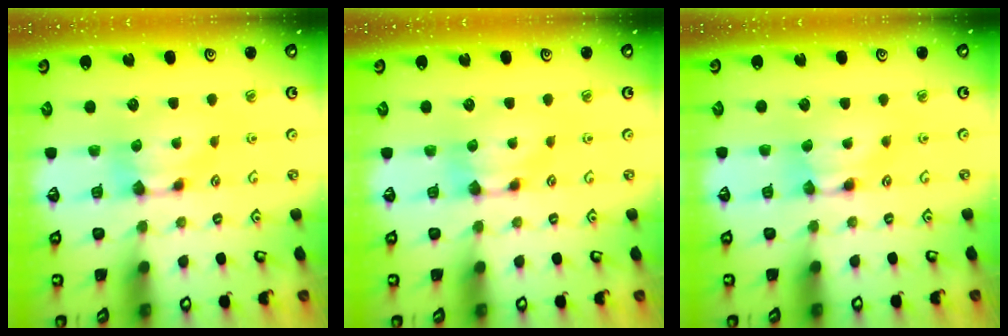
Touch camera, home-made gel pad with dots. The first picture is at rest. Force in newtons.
{"total": 0.0}
{"total": 1.5, "press": 1.5, "slide": 0.2}